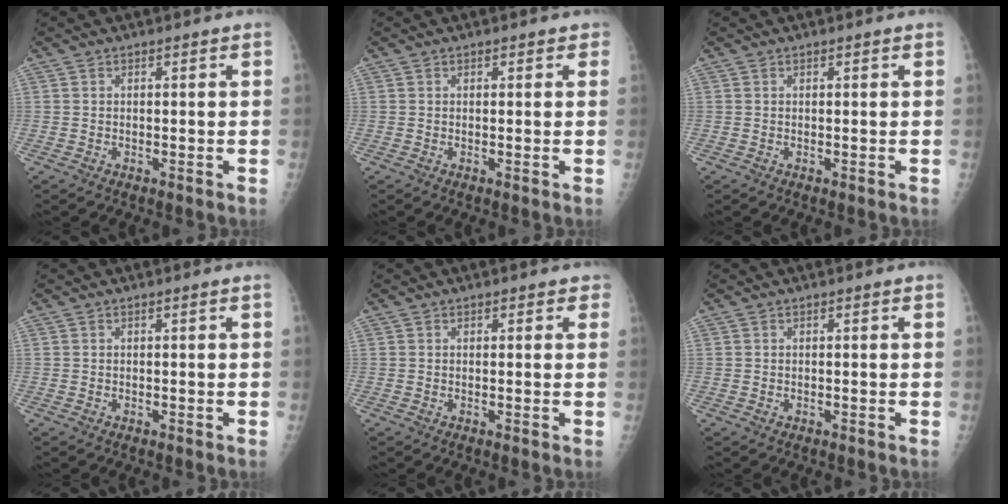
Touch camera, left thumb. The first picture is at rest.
{"total": 1.2, "force": [0.8, 0.9, 0.3], "torque": [0.016, -0.001, 0.003]}
{"total": 0.0}
{"total": 0.0}
{"total": 1.6, "force": [1.0, 1.2, 0.4], "torque": [0.021, -0.002, 0.004]}
{"total": 0.0}